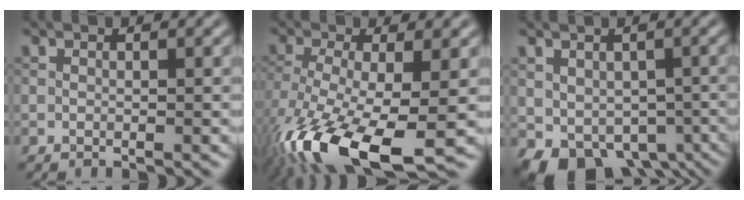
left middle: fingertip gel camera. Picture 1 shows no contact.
{"total": 12.6, "force": [-6.4, 4.2, 10.0], "torque": [-0.207, -0.024, -0.115]}
{"total": 7.5, "force": [-3.6, 4.8, 4.6], "torque": [-0.073, -0.023, -0.045]}